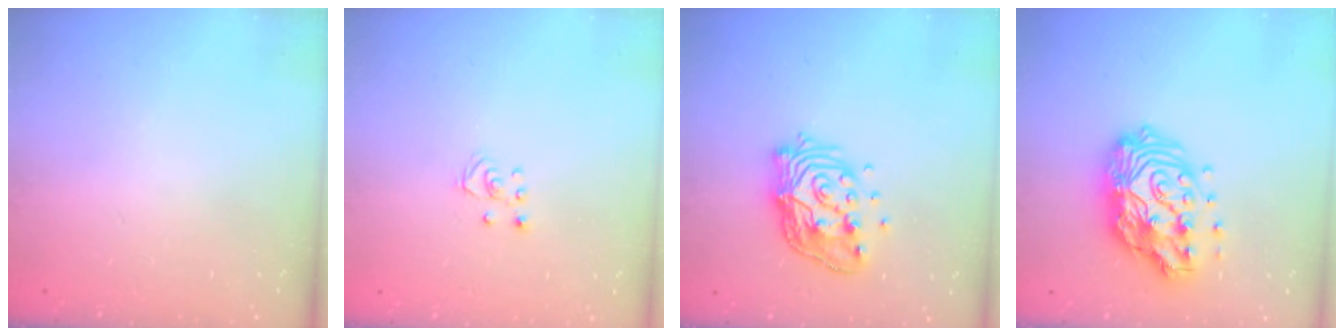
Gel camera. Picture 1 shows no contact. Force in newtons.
{"total": 2.5, "press": 2.5, "slide": 0.2}
{"total": 14.4, "press": 14.3, "slide": 1.0}
{"total": 16.8, "press": 16.7, "slide": 1.6}